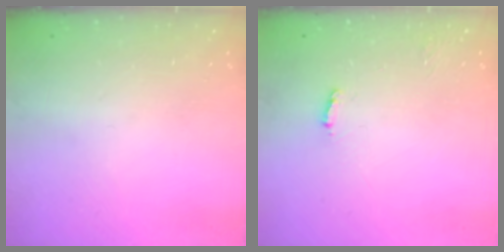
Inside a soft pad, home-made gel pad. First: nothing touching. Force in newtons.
{"total": 2.2, "press": 2.2, "slide": 0.1}